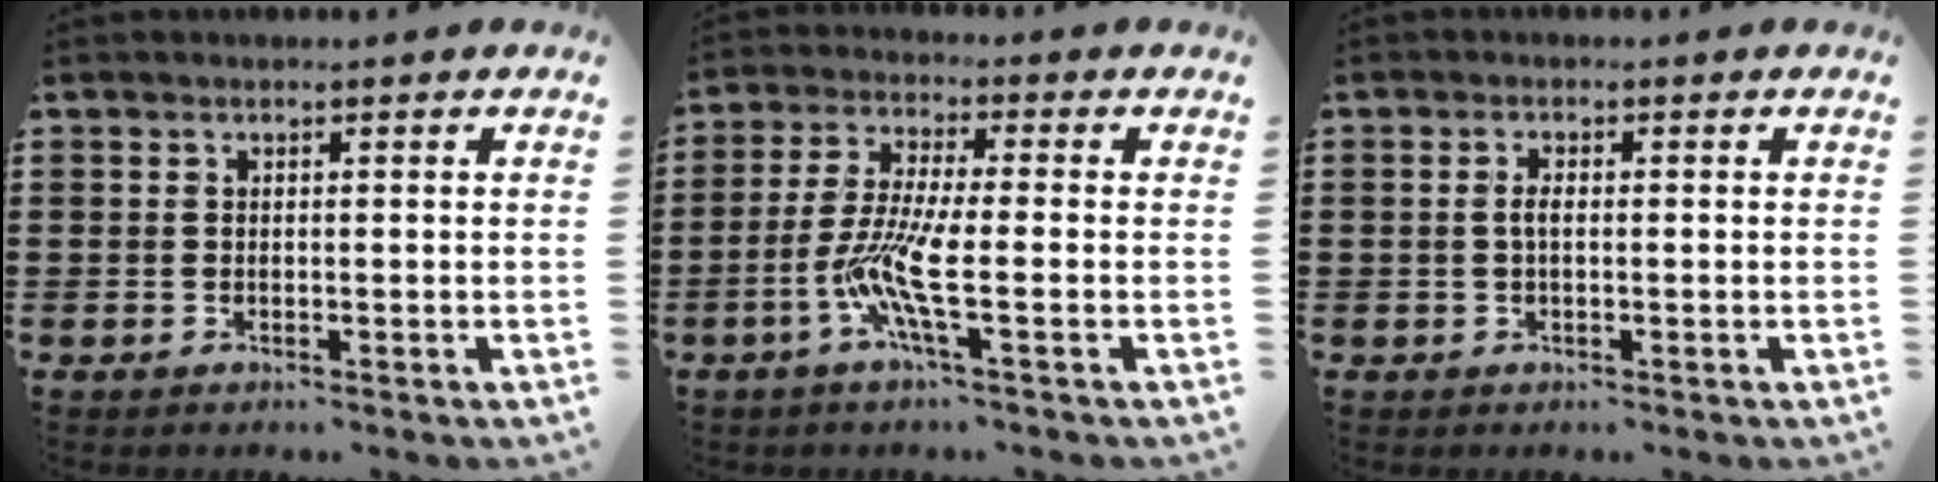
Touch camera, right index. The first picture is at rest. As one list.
[{"total": 8.4, "force": [-2.7, 1.3, 7.9], "torque": [-0.181, -0.019, -0.060]}, {"total": 1.8, "force": [-0.1, 0.6, 1.7], "torque": [-0.039, -0.001, -0.006]}]